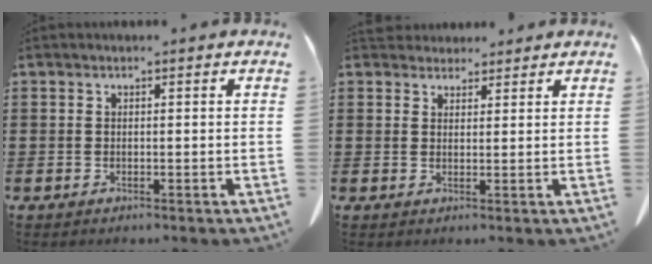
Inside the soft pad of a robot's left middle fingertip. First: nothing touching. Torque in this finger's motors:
{"motor_torque": [0.20, -0.20, 0.03, 0.02]}